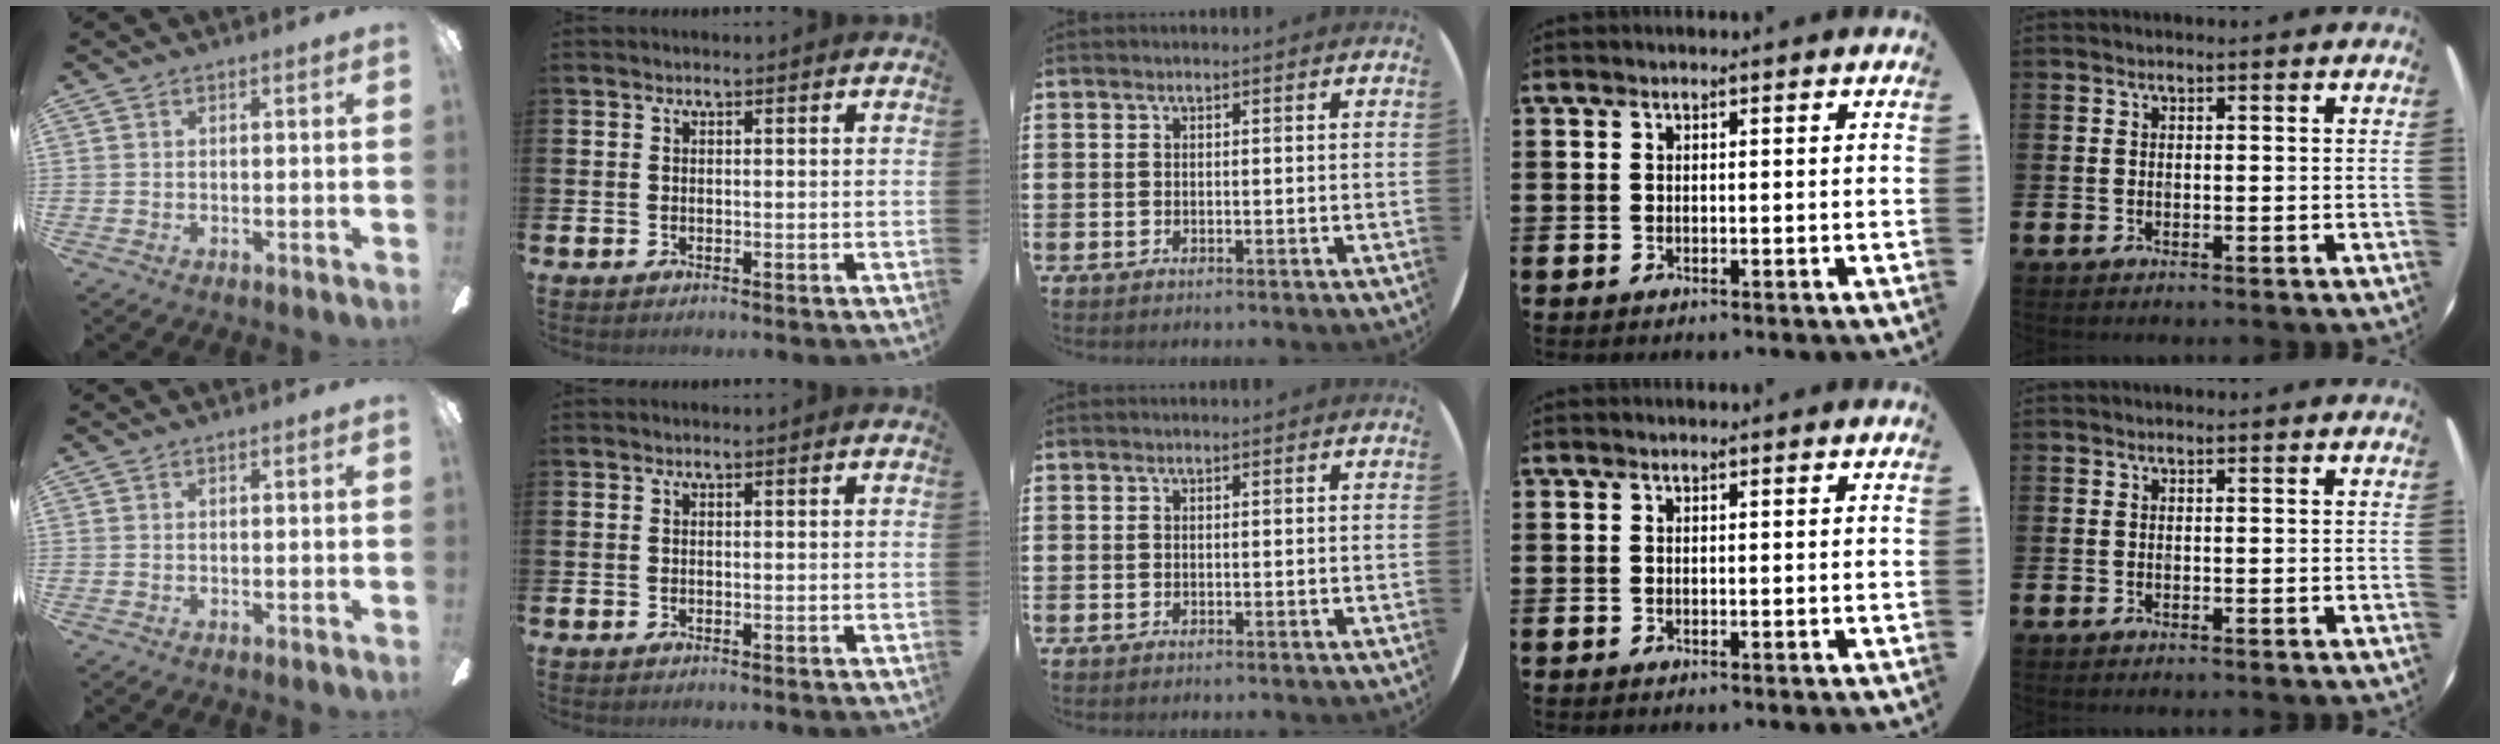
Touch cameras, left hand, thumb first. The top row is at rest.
{}